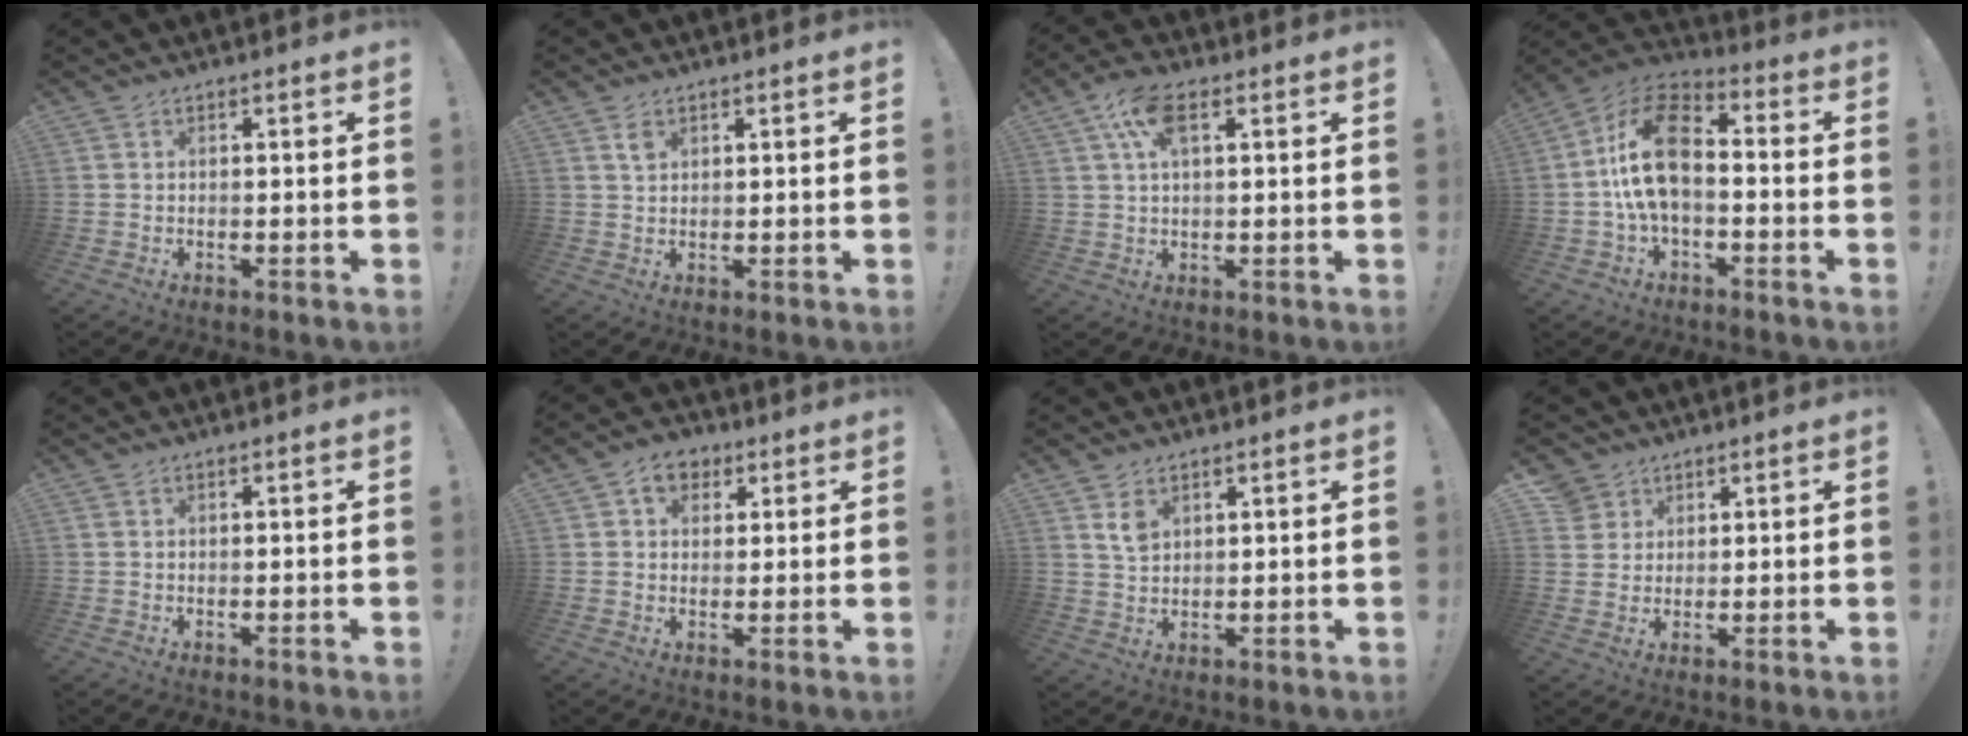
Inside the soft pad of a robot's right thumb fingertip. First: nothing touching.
{"total": 2.2, "force": [1.2, 1.3, 1.3], "torque": [-0.011, -0.006, 0.018]}
{"total": 7.8, "force": [2.8, 3.6, 6.4], "torque": [-0.124, 0.010, 0.054]}
{"total": 15.8, "force": [-0.6, 9.4, 12.7], "torque": [-0.243, 0.024, -0.005]}
{"total": 0.5, "force": [-0.1, -0.2, 0.5], "torque": [-0.017, 0.003, -0.001]}
{"total": 6.7, "force": [2.8, 5.3, 2.9], "torque": [-0.038, -0.005, 0.053]}
{"total": 4.0, "force": [2.4, 2.3, 2.3], "torque": [-0.034, -0.012, 0.042]}
{"total": 4.6, "force": [2.9, 3.6, 0.5], "torque": [-0.002, -0.017, 0.052]}